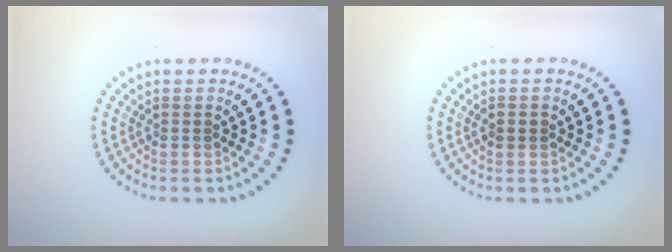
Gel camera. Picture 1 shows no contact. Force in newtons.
{"total": 1.0, "press": 1.0, "slide": 0.1}